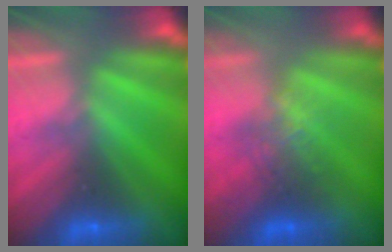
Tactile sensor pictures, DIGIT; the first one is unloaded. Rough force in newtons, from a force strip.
{"total": 2.6}